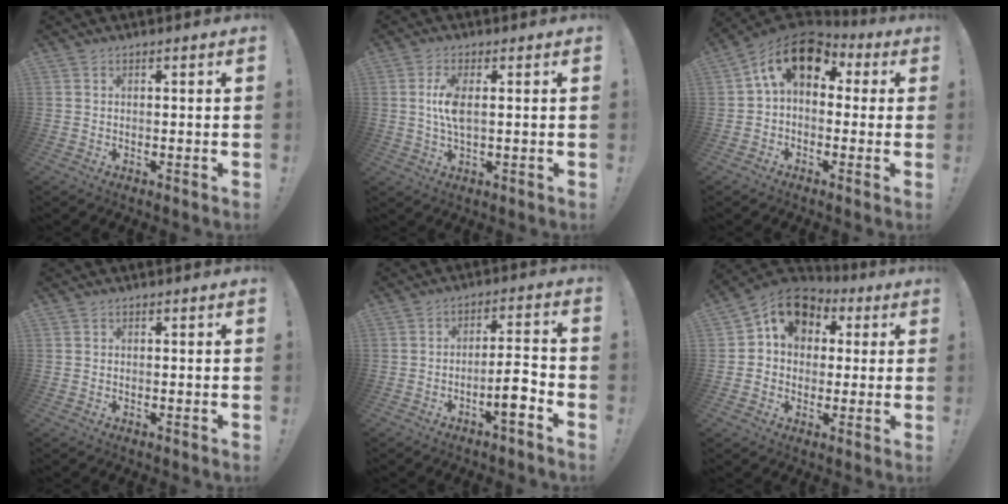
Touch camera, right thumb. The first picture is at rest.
{"total": 6.4, "force": [0.7, 2.3, 5.9], "torque": [-0.109, -0.008, 0.006]}
{"total": 13.6, "force": [4.3, 8.6, 9.7], "torque": [-0.164, -0.003, 0.081]}
{"total": 0.0}
{"total": 8.0, "force": [-4.1, 1.4, 6.7], "torque": [-0.094, 0.016, -0.070]}
{"total": 12.4, "force": [4.5, 10.0, 5.8], "torque": [-0.081, -0.016, 0.087]}